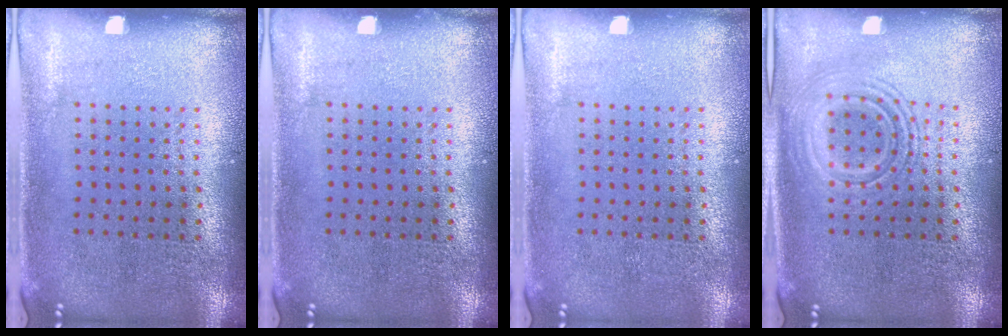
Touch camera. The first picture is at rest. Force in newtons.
{"total": 0.0}
{"total": 0.0}
{"total": 2.1, "press": 2.1, "slide": 0.3}